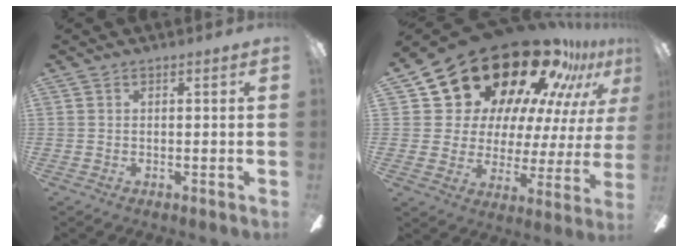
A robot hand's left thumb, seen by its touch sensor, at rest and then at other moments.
{"total": 26.5, "force": [19.8, 12.9, 11.9], "torque": [-0.181, -0.150, 0.355]}